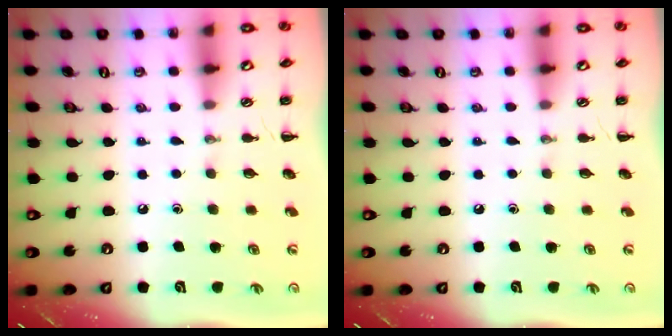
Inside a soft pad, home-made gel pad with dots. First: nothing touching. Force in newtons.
{"total": 0.0}